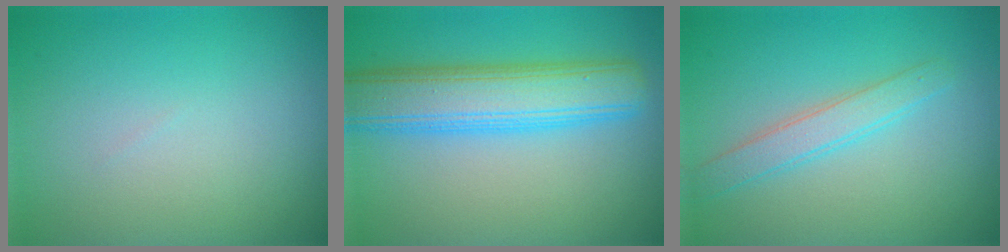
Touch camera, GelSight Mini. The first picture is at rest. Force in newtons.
{"total": 7.3, "press": 7.3, "slide": 0.2}
{"total": 2.4, "press": 2.4, "slide": 0.1}